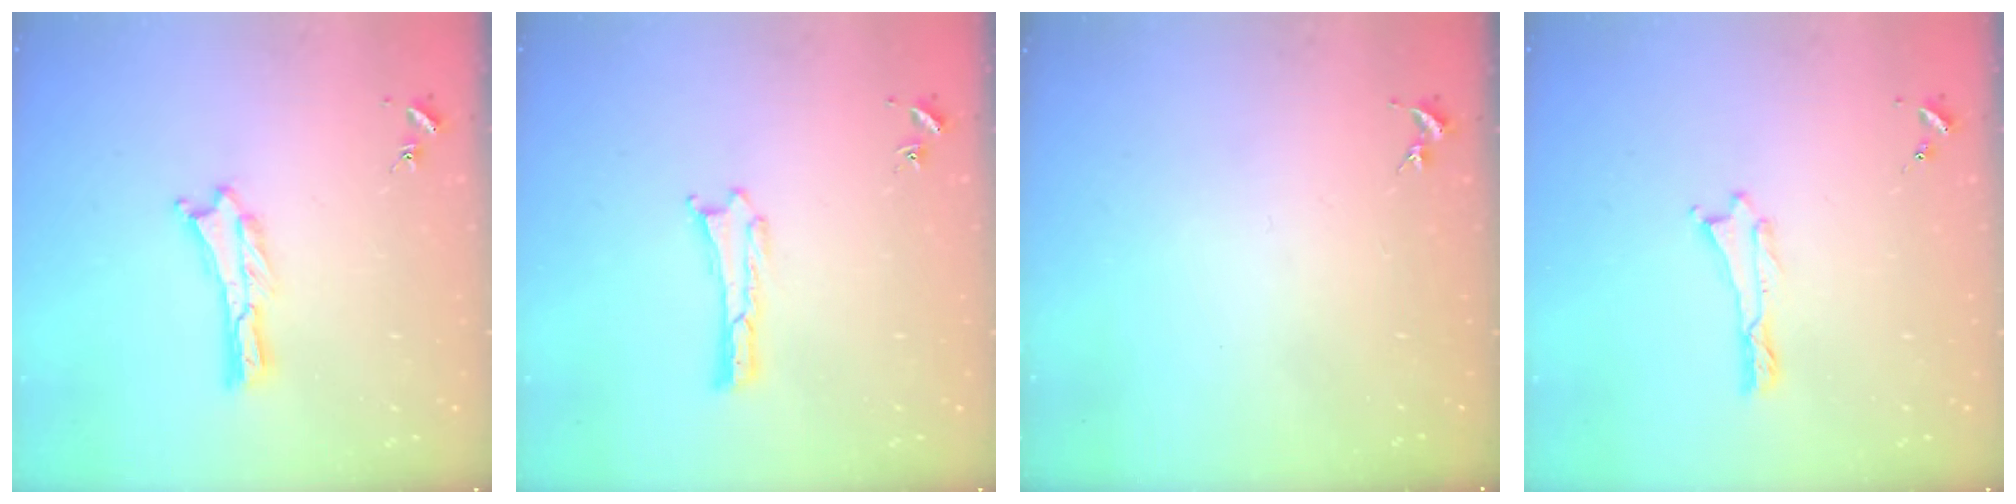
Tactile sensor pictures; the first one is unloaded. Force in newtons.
{"total": 0.0}
{"total": 0.0}
{"total": 0.0}